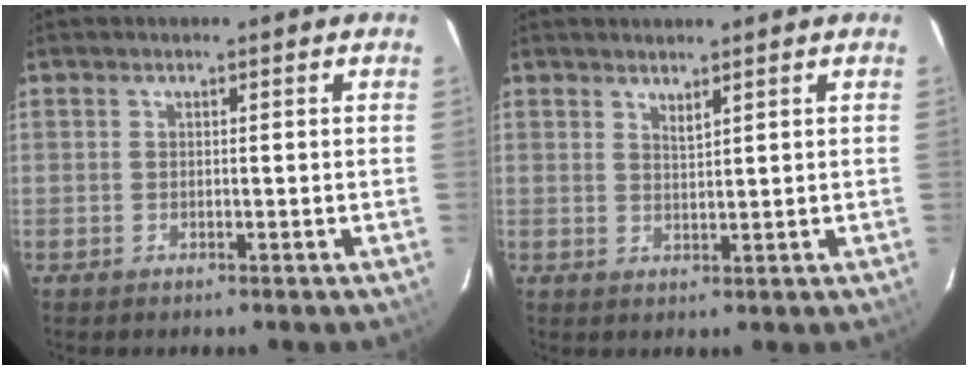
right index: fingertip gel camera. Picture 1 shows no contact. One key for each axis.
{"total": 1.6, "fx": 1.4, "fy": 0.1, "fz": 0.8, "tx": -0.015, "ty": -0.001, "tz": 0.025}